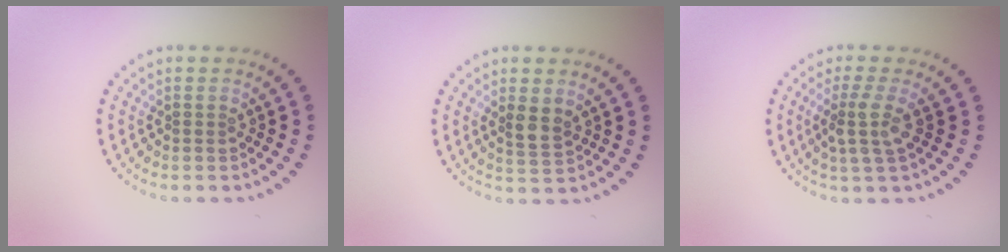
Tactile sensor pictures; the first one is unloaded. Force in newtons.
{"total": 2.1, "press": 1.9, "slide": 0.8}
{"total": 2.8, "press": 2.2, "slide": 1.8}